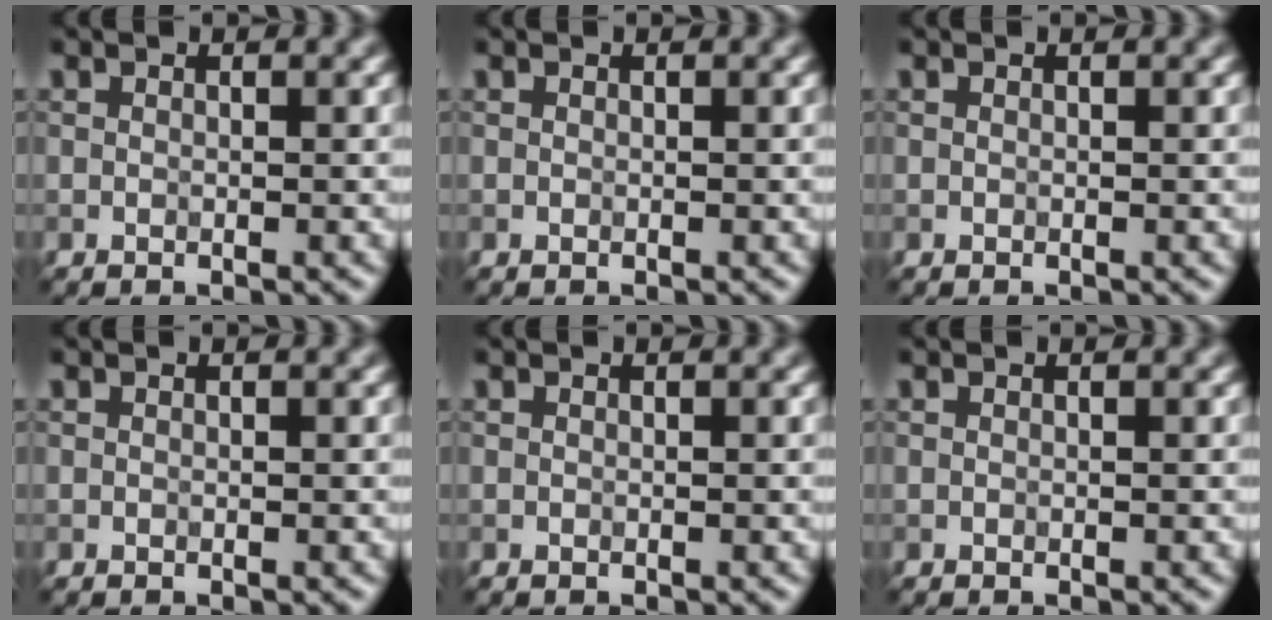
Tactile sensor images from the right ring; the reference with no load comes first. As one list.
[{"total": 0.0}, {"total": 0.0}, {"total": 0.0}, {"total": 0.0}, {"total": 0.0}]